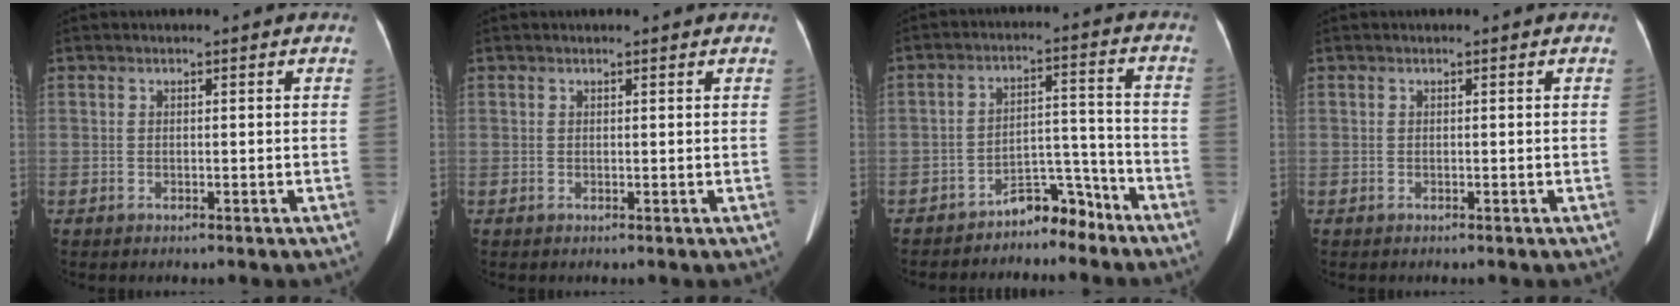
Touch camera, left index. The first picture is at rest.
{"total": 1.6, "force": [1.4, 0.3, 0.7], "torque": [-0.008, 0.016, 0.015]}
{"total": 6.0, "force": [-5.4, 2.0, 1.7], "torque": [-0.023, 0.032, -0.087]}
{"total": 0.0}